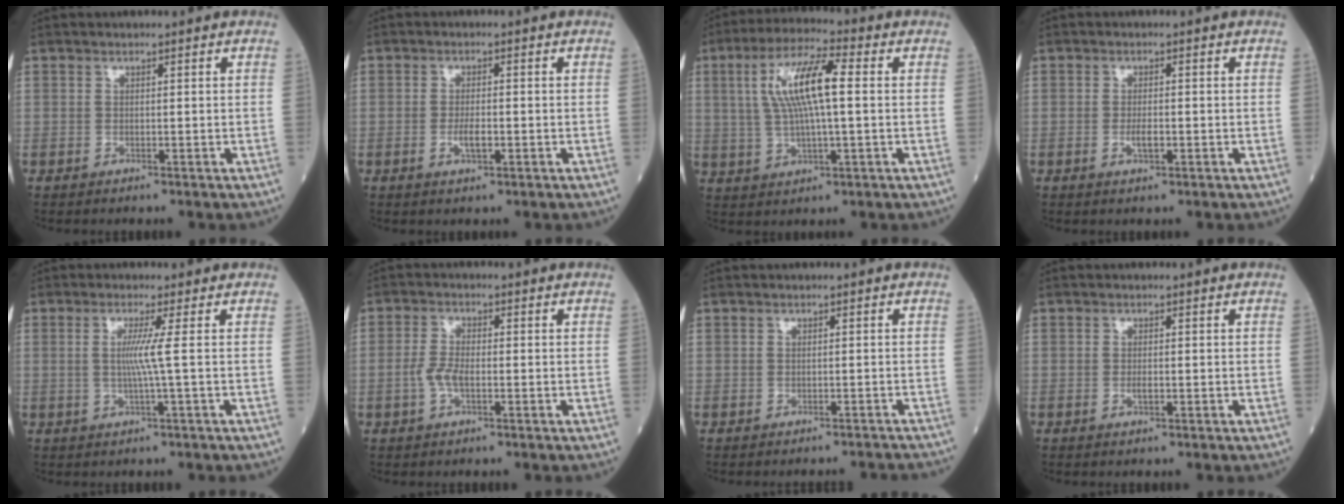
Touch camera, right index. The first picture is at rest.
{"total": 2.7, "force": [-0.8, 0.7, 2.5], "torque": [-0.049, 0.001, -0.011]}
{"total": 10.9, "force": [1.9, 1.8, 10.5], "torque": [-0.210, 0.019, 0.035]}
{"total": 2.1, "force": [-0.6, 0.6, 1.9], "torque": [-0.037, 0.000, -0.008]}
{"total": 3.5, "force": [0.1, -1.3, 3.3], "torque": [-0.066, -0.005, 0.001]}
{"total": 3.4, "force": [-0.9, 1.3, 3.0], "torque": [-0.068, 0.004, -0.019]}
{"total": 4.1, "force": [-4.1, 0.1, 0.6], "torque": [-0.006, -0.013, -0.044]}
{"total": 1.0, "force": [-0.3, 0.2, 1.0], "torque": [-0.020, 0.000, -0.004]}